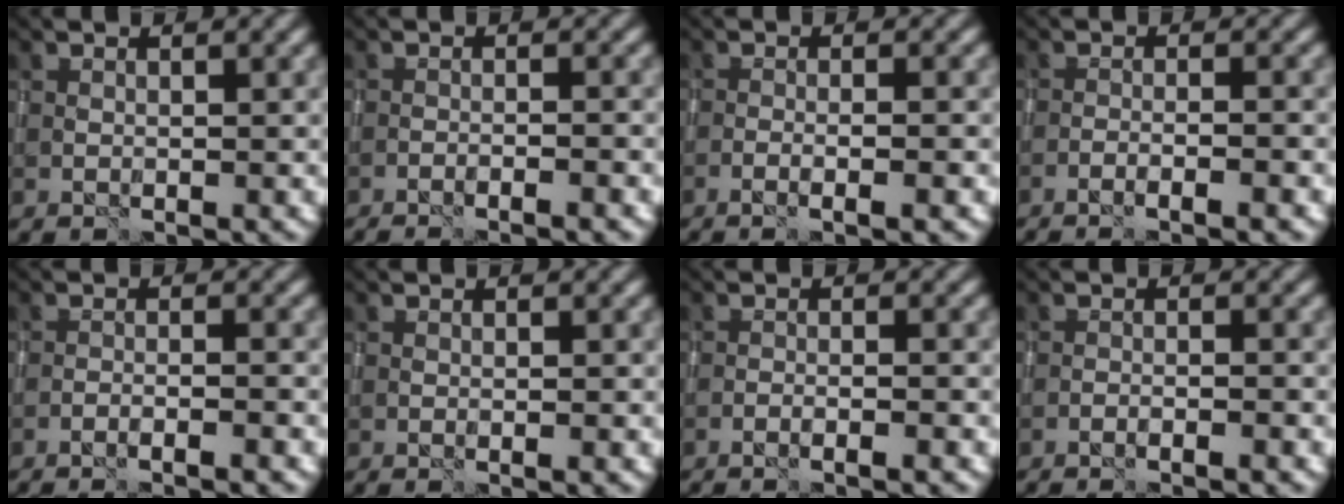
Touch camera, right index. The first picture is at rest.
{"total": 3.0, "force": [-2.3, 0.5, 1.9], "torque": [-0.026, 0.009, -0.041]}
{"total": 3.3, "force": [-1.5, 0.7, 2.8], "torque": [-0.038, 0.010, -0.032]}
{"total": 3.3, "force": [-2.1, 0.5, 2.4], "torque": [-0.038, 0.011, -0.045]}
{"total": 2.8, "force": [-2.2, 0.4, 1.8], "torque": [-0.027, 0.009, -0.043]}
{"total": 0.9, "force": [-0.3, 0.1, 0.9], "torque": [-0.009, -0.001, -0.007]}
{"total": 2.5, "force": [-1.7, 0.4, 1.8], "torque": [-0.025, 0.013, -0.037]}
{"total": 2.3, "force": [-1.7, 0.3, 1.5], "torque": [-0.024, 0.011, -0.035]}